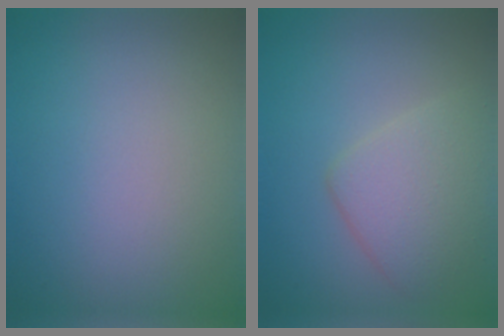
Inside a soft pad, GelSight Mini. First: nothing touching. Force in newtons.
{"total": 4.2, "press": 4.2, "slide": 0.1}